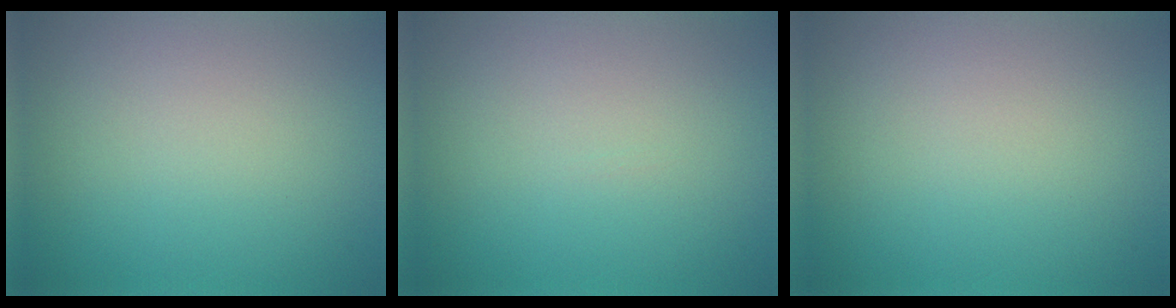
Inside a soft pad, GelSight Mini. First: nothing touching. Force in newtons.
{"total": 0.0}
{"total": 0.0}